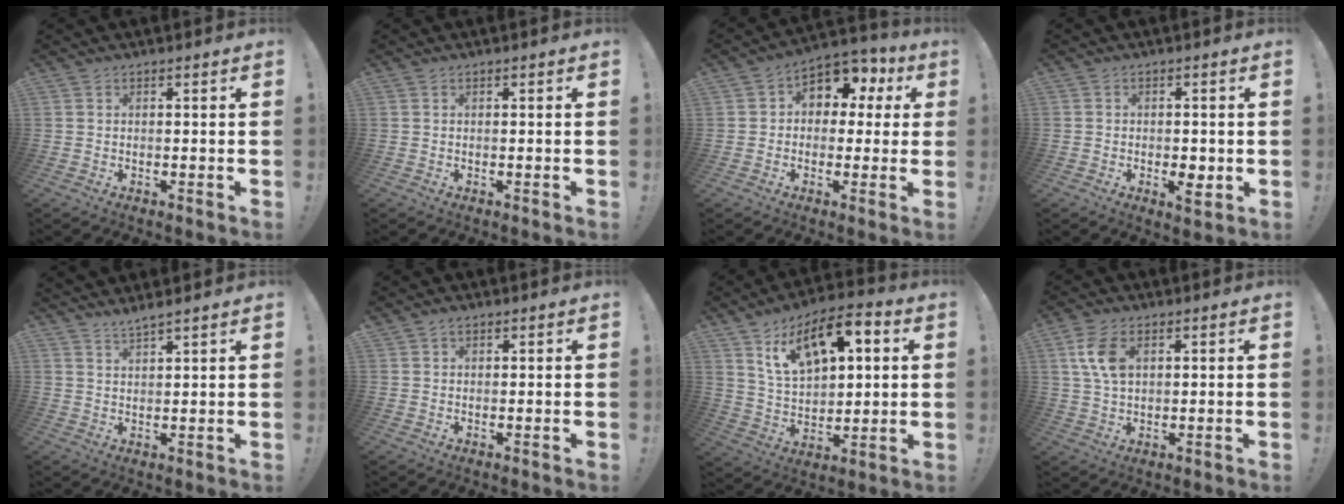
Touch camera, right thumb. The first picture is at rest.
{"total": 0.0}
{"total": 8.6, "force": [2.9, 6.7, 4.6], "torque": [-0.062, -0.017, 0.058]}
{"total": 5.3, "force": [-1.3, 4.3, 2.7], "torque": [-0.028, 0.010, -0.020]}
{"total": 3.3, "force": [3.1, -0.1, 1.2], "torque": [-0.022, -0.021, 0.054]}
{"total": 1.4, "force": [1.0, 0.8, 0.5], "torque": [-0.005, -0.002, 0.018]}
{"total": 16.1, "force": [8.3, 8.9, 10.6], "torque": [-0.168, -0.042, 0.149]}
{"total": 8.3, "force": [2.8, 5.0, 6.0], "torque": [-0.117, -0.004, 0.051]}